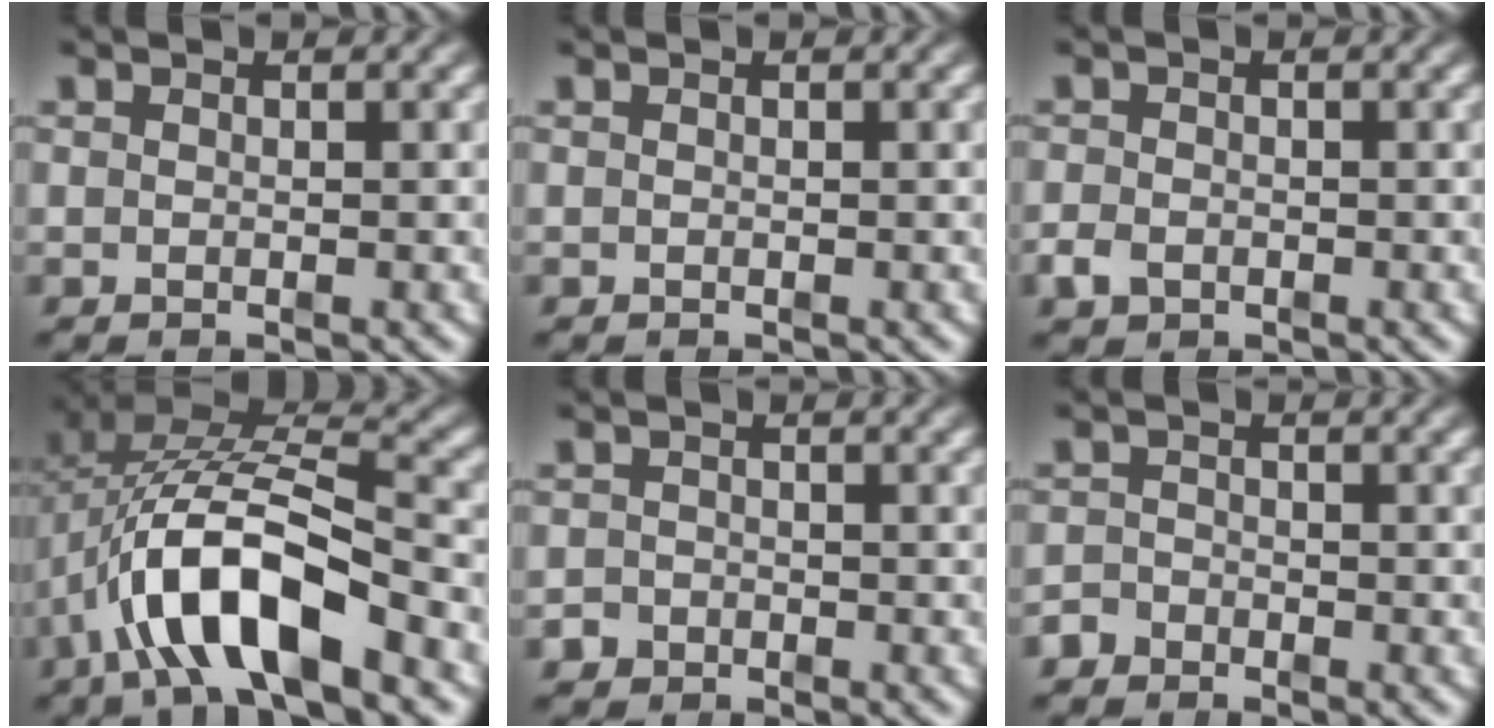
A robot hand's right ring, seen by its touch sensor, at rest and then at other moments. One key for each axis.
{"total": 0.0}
{"total": 1.8, "fx": -1.1, "fy": 1.2, "fz": 0.6, "tx": -0.014, "ty": -0.011, "tz": -0.015}
{"total": 8.8, "fx": -1.0, "fy": 5.3, "fz": 6.9, "tx": -0.150, "ty": -0.027, "tz": -0.009}
{"total": 2.1, "fx": -1.4, "fy": 1.5, "fz": -0.1, "tx": -0.001, "ty": -0.017, "tz": -0.020}
{"total": 2.0, "fx": -1.7, "fy": 0.9, "fz": -0.2, "tx": 0.005, "ty": -0.013, "tz": -0.030}